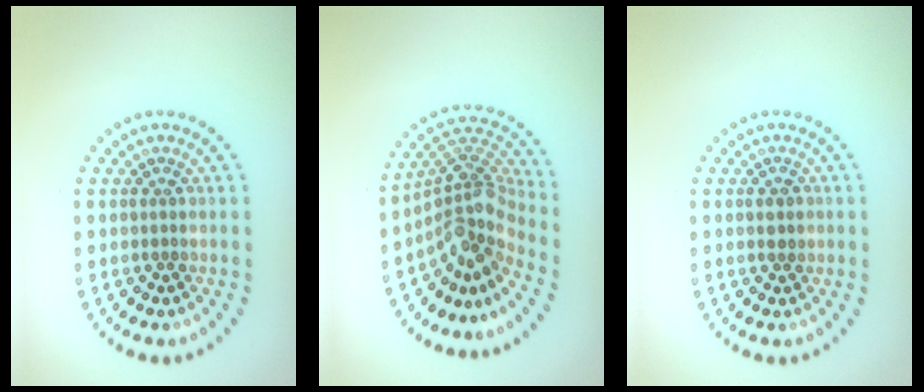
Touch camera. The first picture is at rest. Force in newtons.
{"total": 4.7, "press": 3.1, "slide": 3.6}
{"total": 1.2, "press": 1.2, "slide": 0.1}